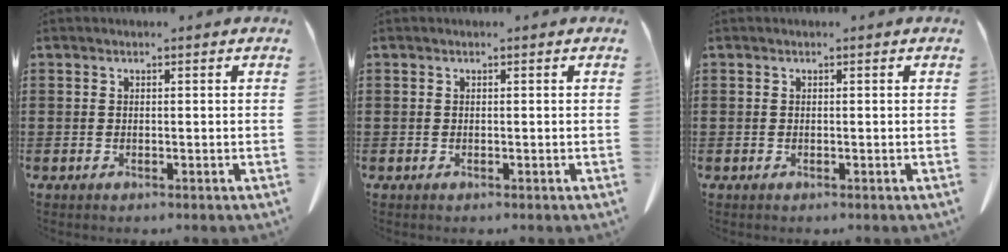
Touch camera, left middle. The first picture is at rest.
{"total": 0.0}
{"total": 0.0}